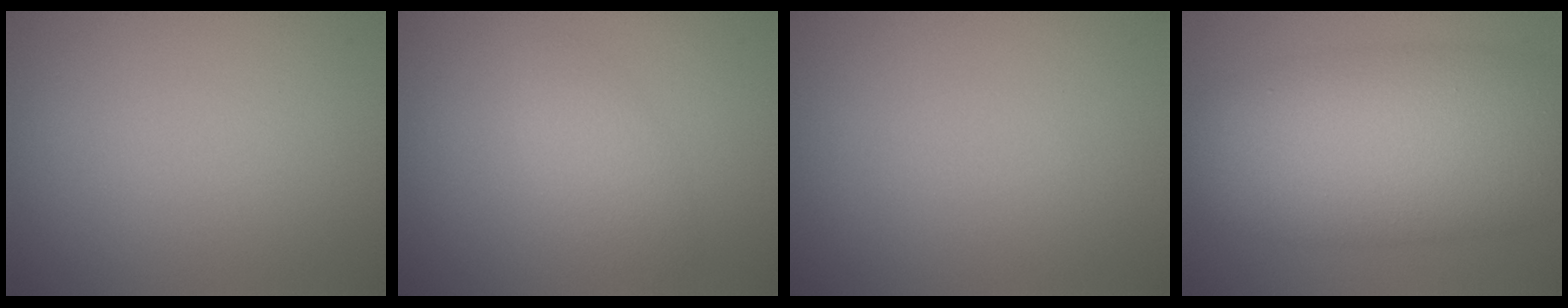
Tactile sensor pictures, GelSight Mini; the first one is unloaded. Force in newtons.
{"total": 2.4, "press": 2.4, "slide": 0.1}
{"total": 0.0}
{"total": 12.3, "press": 12.3, "slide": 0.2}